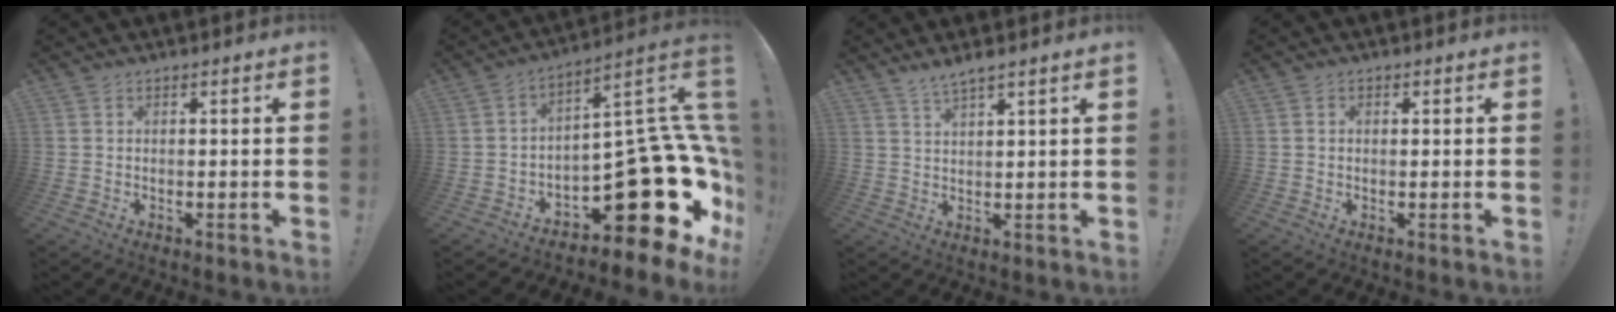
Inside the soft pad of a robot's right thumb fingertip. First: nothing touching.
{"total": 24.8, "force": [-7.3, 11.4, 20.8], "torque": [-0.272, 0.023, -0.099]}
{"total": 3.3, "force": [2.8, -0.4, 1.7], "torque": [-0.038, -0.016, 0.048]}
{"total": 0.8, "force": [0.0, 0.6, 0.5], "torque": [-0.010, 0.003, -0.001]}